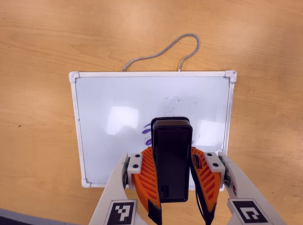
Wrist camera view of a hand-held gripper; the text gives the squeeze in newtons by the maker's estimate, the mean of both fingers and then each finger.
{"total": 5.8, "left": 5.2, "right": 6.3}